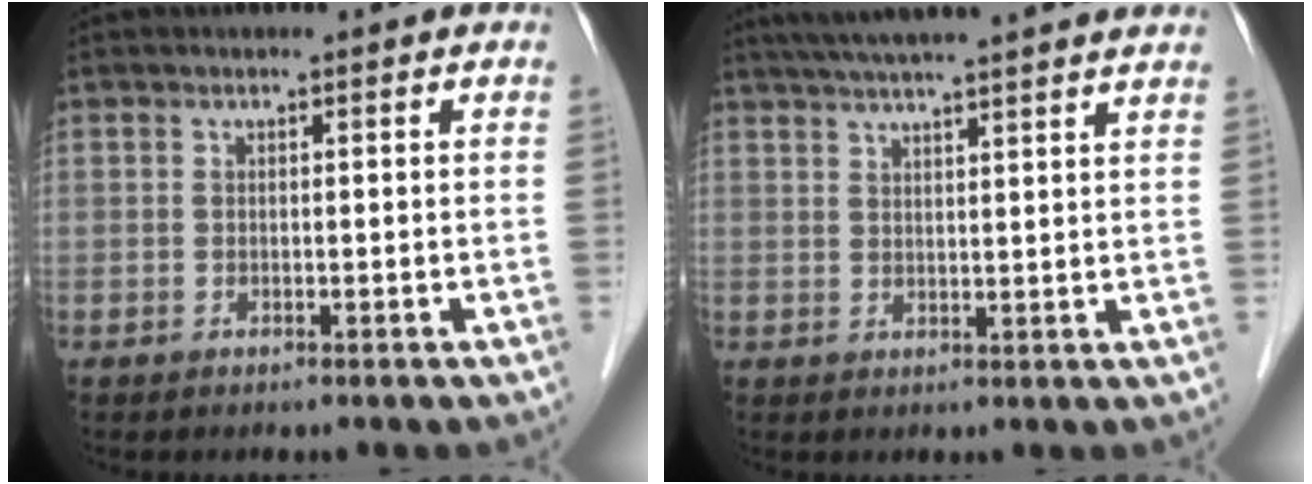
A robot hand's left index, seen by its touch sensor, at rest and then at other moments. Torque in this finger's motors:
{"motor_torque": [0.08, -1.15, 0.48, 0.16]}